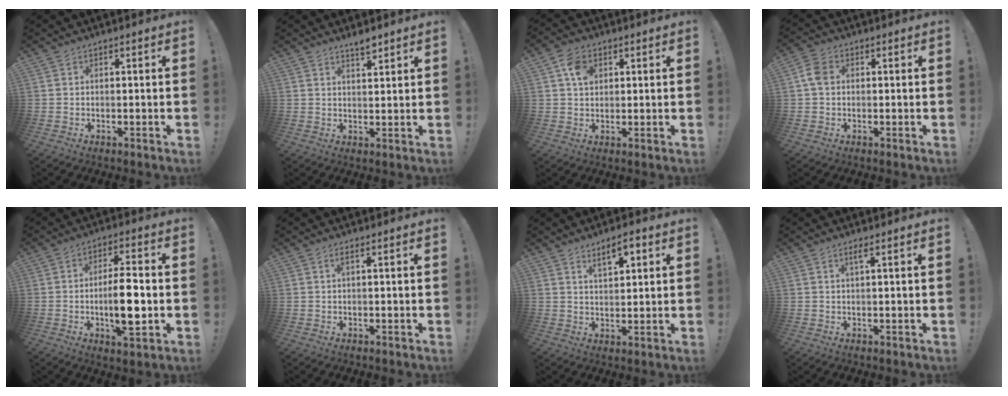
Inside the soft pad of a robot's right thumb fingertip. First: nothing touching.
{"total": 3.3, "force": [2.8, 0.7, 1.6], "torque": [-0.015, -0.023, 0.046]}
{"total": 6.4, "force": [2.3, 4.7, 3.6], "torque": [-0.053, 0.000, 0.043]}
{"total": 5.5, "force": [0.7, 4.0, 3.7], "torque": [-0.068, 0.010, 0.016]}
{"total": 11.4, "force": [-2.0, 3.3, 10.8], "torque": [-0.194, -0.001, -0.042]}
{"total": 1.4, "force": [0.2, -0.1, 1.4], "torque": [-0.022, -0.003, 0.002]}
{"total": 6.1, "force": [3.8, 2.2, 4.3], "torque": [-0.060, -0.017, 0.061]}
{"total": 2.0, "force": [0.9, -0.2, 1.8], "torque": [-0.031, -0.001, 0.012]}